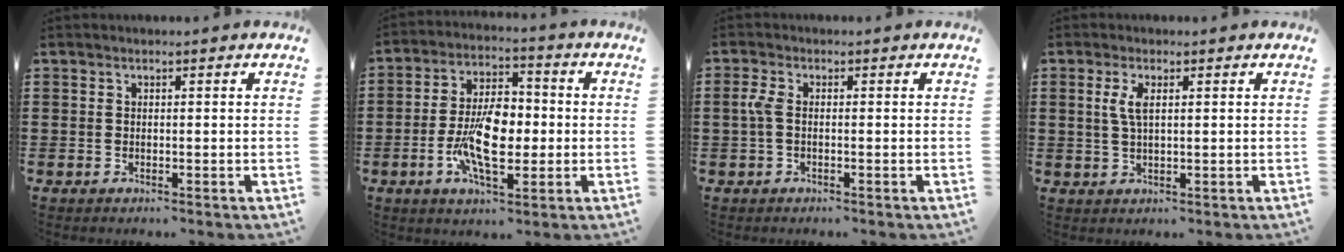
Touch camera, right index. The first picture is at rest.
{"total": 10.0, "force": [-1.5, 5.2, 8.4], "torque": [-0.172, 0.003, -0.034]}
{"total": 2.7, "force": [-0.3, 1.1, 2.4], "torque": [-0.068, -0.006, -0.014]}
{"total": 3.0, "force": [0.8, 1.0, 2.7], "torque": [-0.056, 0.006, 0.013]}